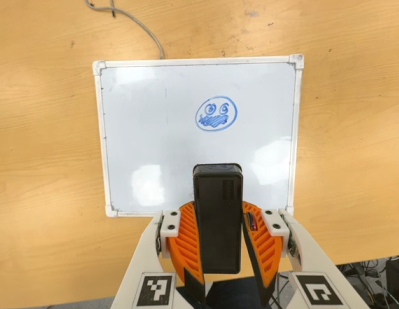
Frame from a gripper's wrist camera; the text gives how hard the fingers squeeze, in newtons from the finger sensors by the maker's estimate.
{"total": 9.6, "left": 7.9, "right": 11.3}